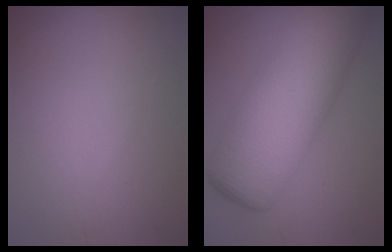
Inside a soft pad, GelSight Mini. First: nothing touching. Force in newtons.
{"total": 12.0, "press": 12.0, "slide": 0.3}